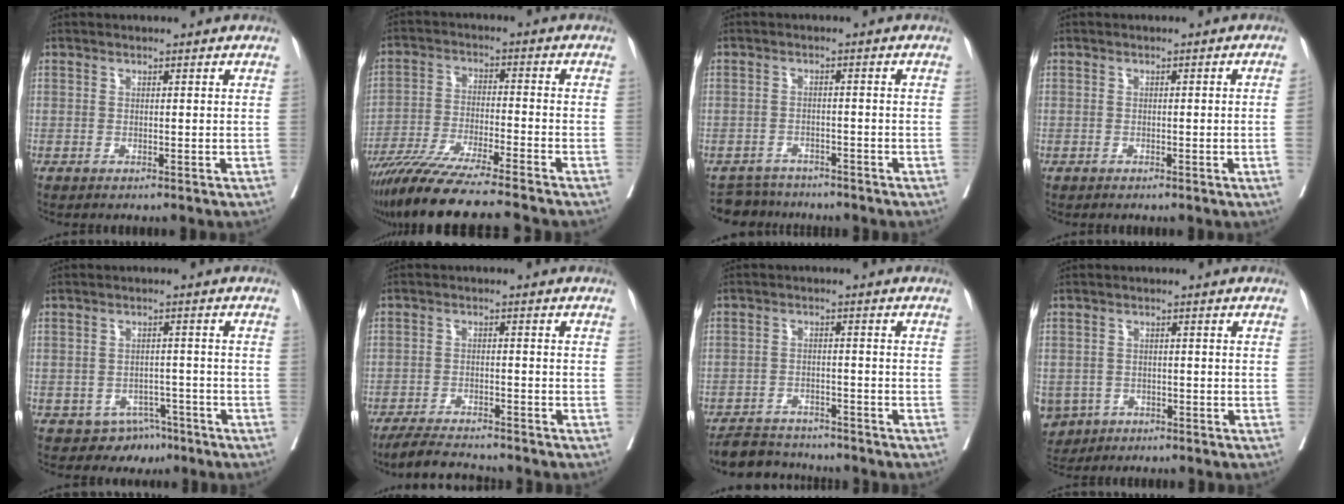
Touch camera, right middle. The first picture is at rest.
{"total": 14.7, "force": [-12.6, -1.1, 7.6], "torque": [-0.123, -0.037, -0.210]}
{"total": 4.3, "force": [-4.2, 1.0, -0.6], "torque": [0.011, 0.000, -0.067]}
{"total": 1.3, "force": [-0.1, -0.5, 1.2], "torque": [-0.021, 0.006, -0.001]}
{"total": 4.4, "force": [-3.2, 3.0, 0.4], "torque": [0.009, 0.009, -0.040]}
{"total": 6.6, "force": [-6.2, 0.3, 2.2], "torque": [-0.038, -0.018, -0.105]}
{"total": 6.7, "force": [-6.4, 1.4, 0.9], "torque": [-0.013, 0.001, -0.102]}
{"total": 7.5, "force": [-3.8, 6.1, 2.2], "torque": [-0.066, -0.003, -0.057]}